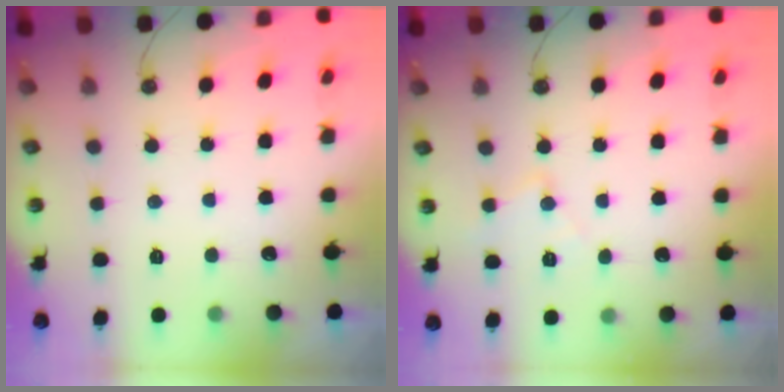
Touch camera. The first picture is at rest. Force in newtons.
{"total": 7.4, "press": 7.4, "slide": 0.7}